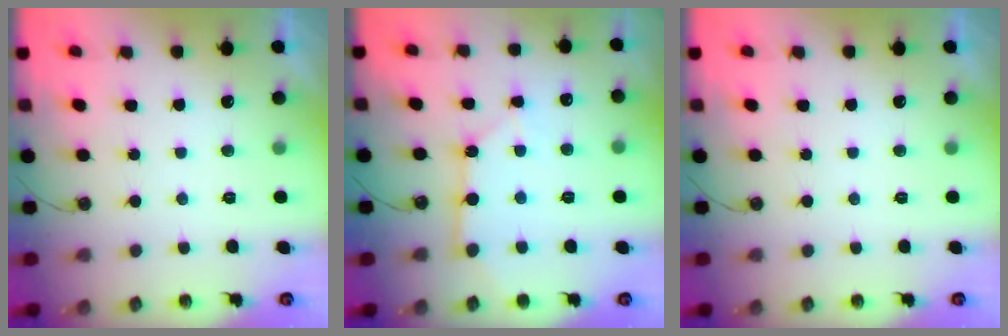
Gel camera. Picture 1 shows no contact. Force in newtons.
{"total": 6.0, "press": 6.0, "slide": 0.4}
{"total": 0.0}